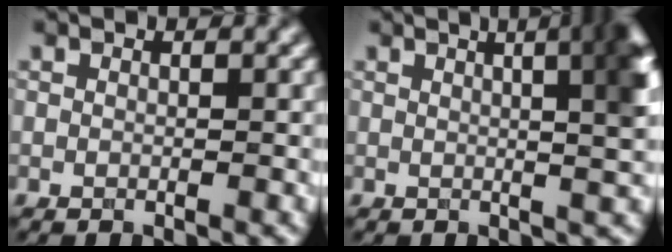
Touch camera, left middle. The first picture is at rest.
{"total": 9.3, "force": [2.5, 3.8, 8.1], "torque": [-0.035, 0.047, 0.008]}